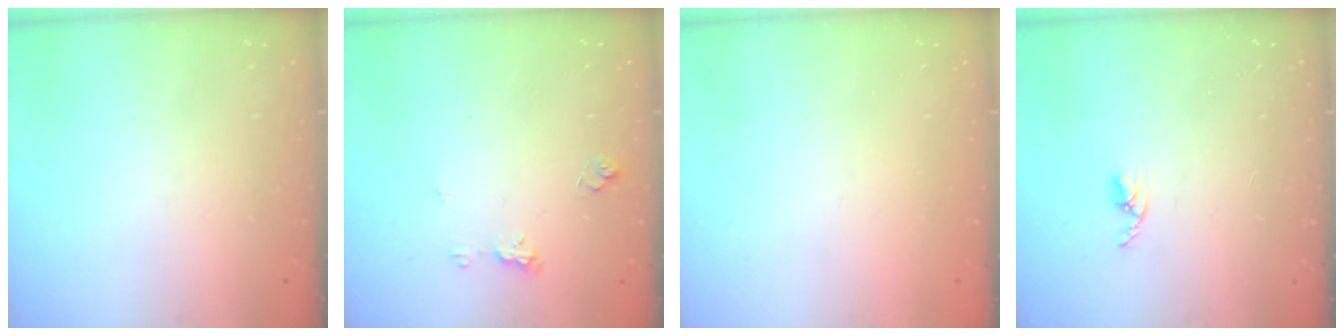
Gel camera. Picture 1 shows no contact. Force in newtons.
{"total": 5.5, "press": 5.5, "slide": 0.6}
{"total": 0.0}
{"total": 2.5, "press": 2.5, "slide": 0.4}